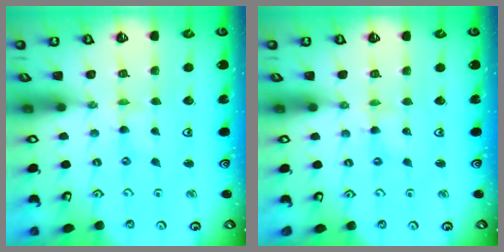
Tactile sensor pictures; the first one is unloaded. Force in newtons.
{"total": 1.4, "press": 1.4, "slide": 0.2}